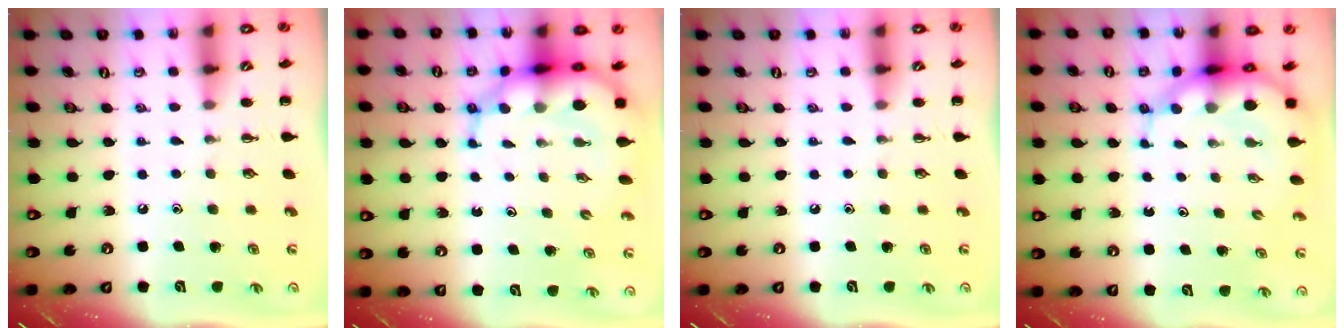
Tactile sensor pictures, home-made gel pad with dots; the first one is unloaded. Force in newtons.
{"total": 10.5, "press": 10.1, "slide": 2.8}
{"total": 0.0}
{"total": 8.3, "press": 7.9, "slide": 2.3}